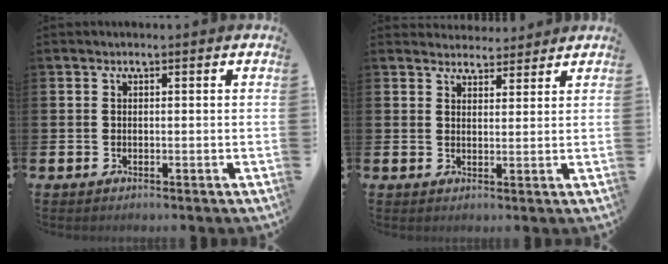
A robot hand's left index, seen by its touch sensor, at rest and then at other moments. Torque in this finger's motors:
{"motor_torque": [1.09, -1.05, 0.15, 0.01]}